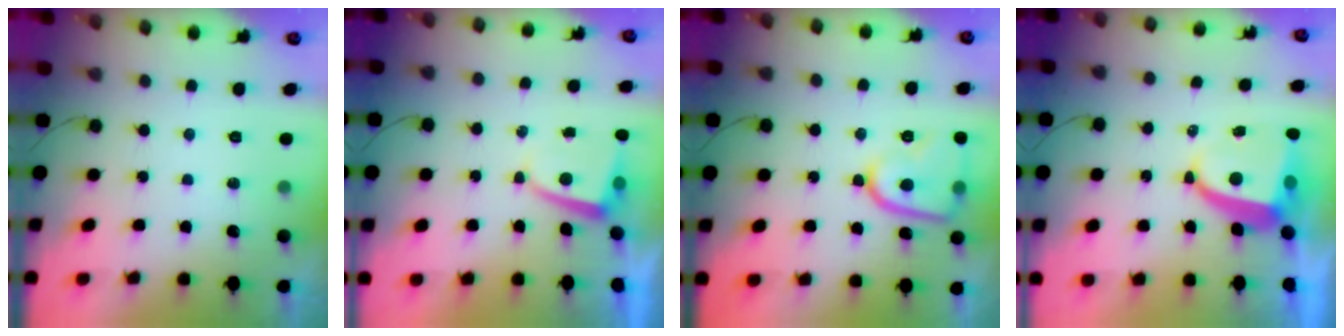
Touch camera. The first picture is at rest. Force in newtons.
{"total": 2.0, "press": 2.0, "slide": 0.3}
{"total": 13.0, "press": 13.0, "slide": 1.3}
{"total": 6.4, "press": 6.3, "slide": 0.9}